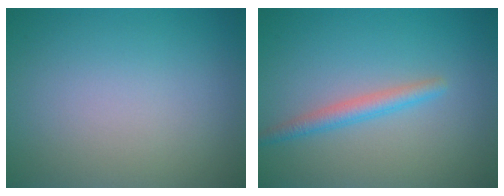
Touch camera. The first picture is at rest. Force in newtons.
{"total": 2.1, "press": 2.1, "slide": 0.1}